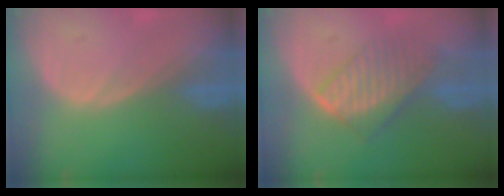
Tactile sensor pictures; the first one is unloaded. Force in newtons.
{"total": 6.7, "press": 6.3, "slide": 2.3}